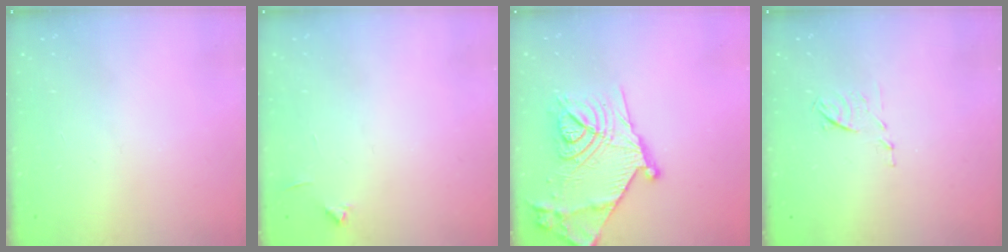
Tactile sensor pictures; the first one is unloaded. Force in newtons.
{"total": 4.0, "press": 3.9, "slide": 0.5}
{"total": 22.3, "press": 22.3, "slide": 1.1}
{"total": 4.8, "press": 4.7, "slide": 0.9}